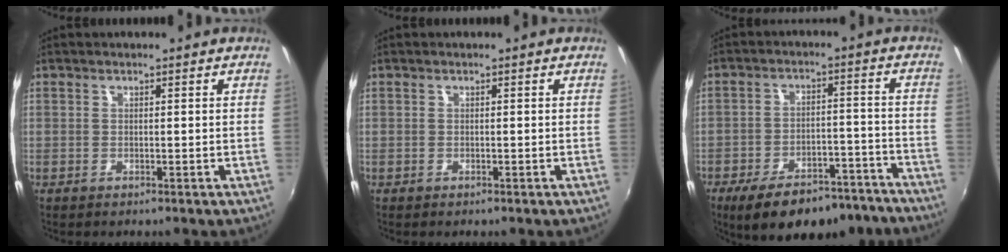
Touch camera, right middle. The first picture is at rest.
{"total": 0.0}
{"total": 17.0, "force": [-13.6, 5.9, 8.3], "torque": [-0.144, 0.002, -0.181]}